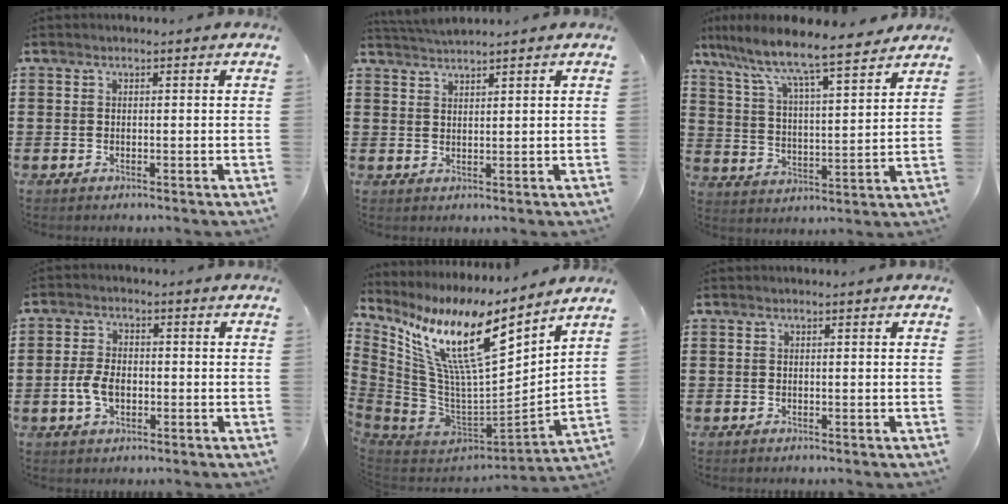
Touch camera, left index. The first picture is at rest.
{"total": 2.4, "force": [2.4, -0.2, 0.3], "torque": [-0.012, -0.003, 0.046]}
{"total": 7.2, "force": [6.4, 0.2, 3.2], "torque": [-0.090, -0.047, 0.104]}
{"total": 4.7, "force": [-1.0, 2.8, 3.6], "torque": [-0.086, -0.001, -0.023]}
{"total": 16.4, "force": [10.1, 3.4, 12.5], "torque": [-0.287, -0.064, 0.165]}
{"total": 0.0}